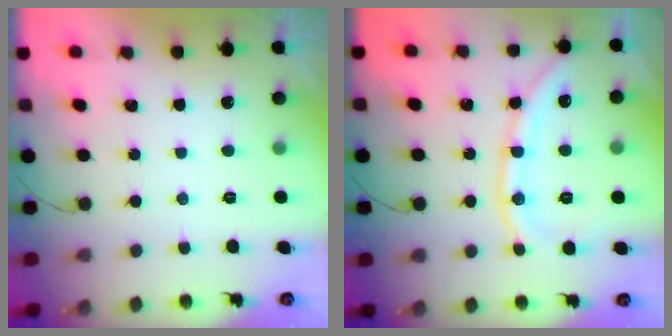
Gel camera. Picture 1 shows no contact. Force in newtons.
{"total": 10.4, "press": 10.3, "slide": 1.4}